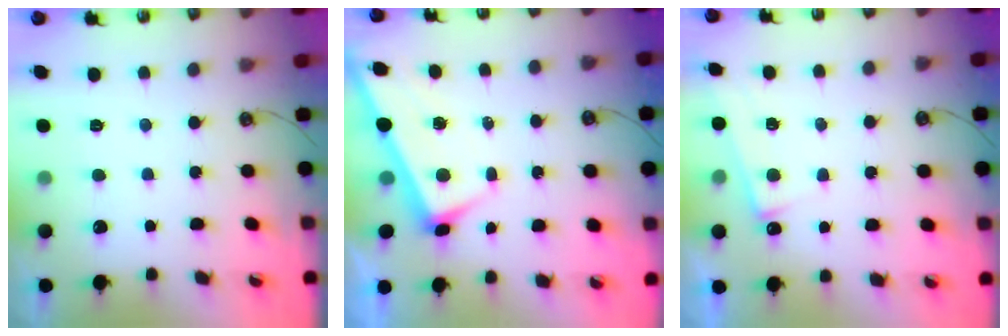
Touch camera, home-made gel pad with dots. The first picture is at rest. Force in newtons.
{"total": 3.2, "press": 3.2, "slide": 0.0}
{"total": 5.7, "press": 5.7, "slide": 0.4}